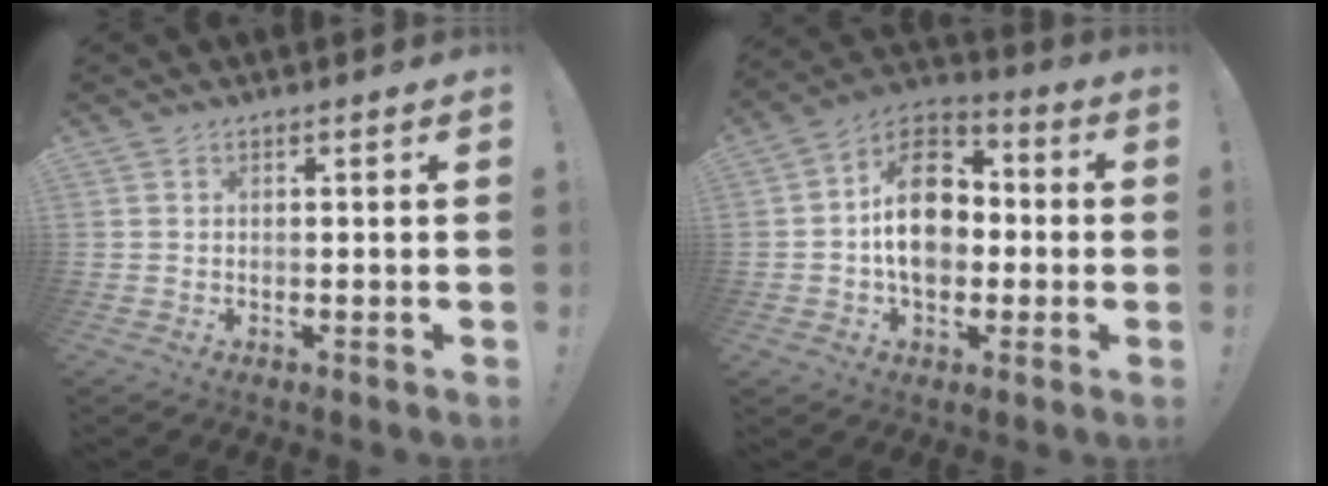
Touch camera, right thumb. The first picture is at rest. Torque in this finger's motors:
{"motor_torque": [1.77, 2.56, 1.18, -0.90, 0.34]}